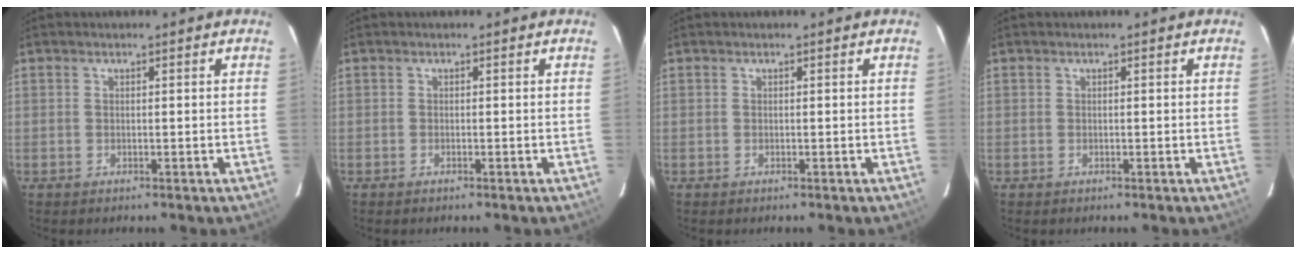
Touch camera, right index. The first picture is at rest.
{"total": 0.0}
{"total": 0.0}
{"total": 0.0}